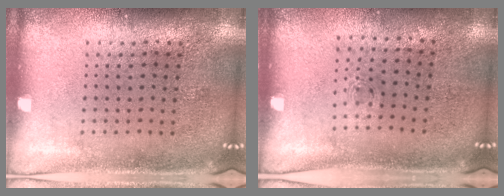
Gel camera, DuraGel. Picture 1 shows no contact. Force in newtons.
{"total": 0.5, "press": 0.3, "slide": 0.4}